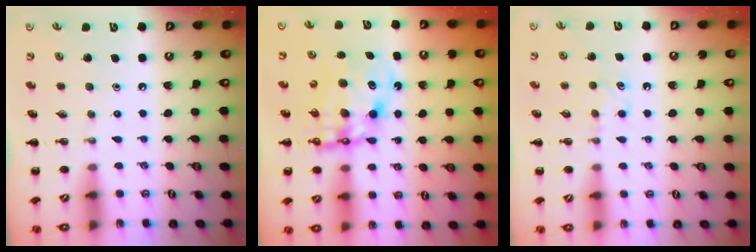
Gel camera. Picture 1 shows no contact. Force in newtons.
{"total": 10.6, "press": 10.2, "slide": 2.9}
{"total": 5.1, "press": 5.0, "slide": 1.2}